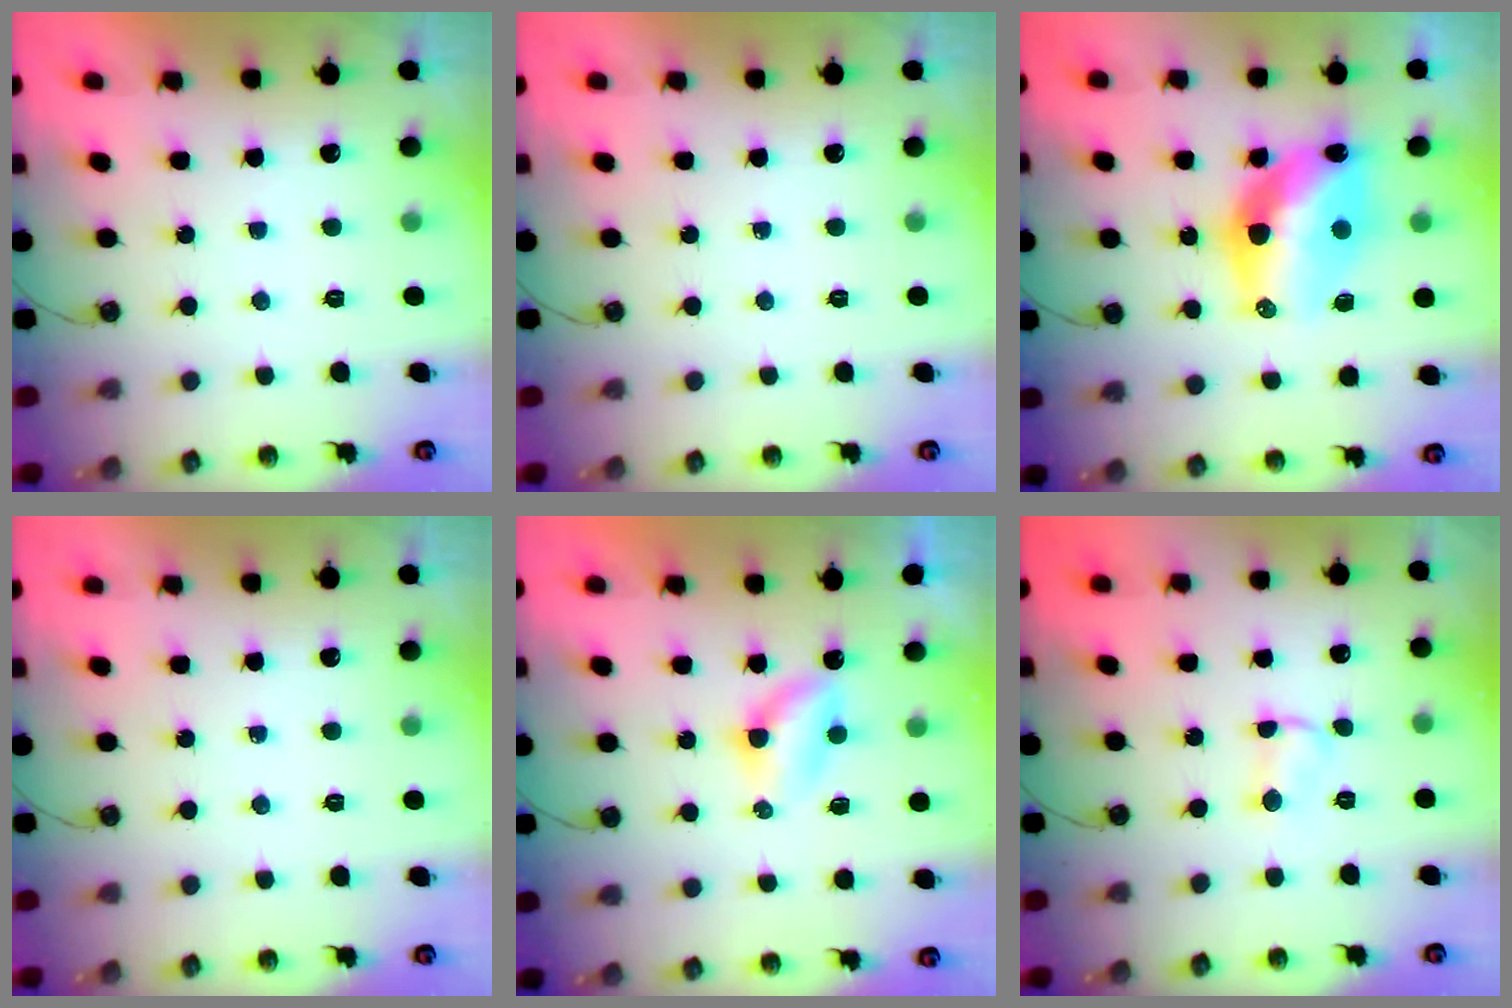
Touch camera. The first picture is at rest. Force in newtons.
{"total": 0.0}
{"total": 13.8, "press": 13.7, "slide": 1.5}
{"total": 0.0}
{"total": 3.4, "press": 3.4, "slide": 0.5}
{"total": 2.8, "press": 2.8, "slide": 0.4}